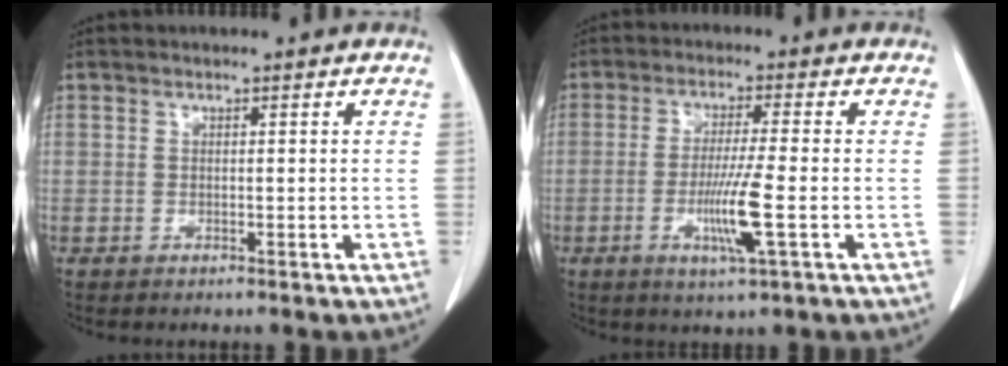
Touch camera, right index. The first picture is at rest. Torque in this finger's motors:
{"motor_torque": [1.34, 0.03, 0.68, 0.11]}